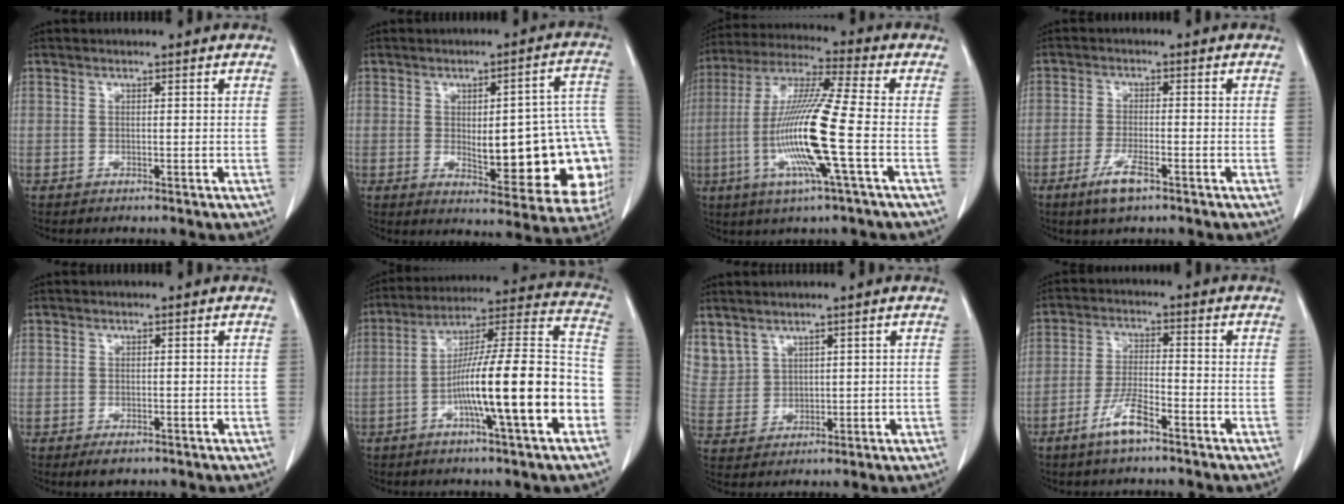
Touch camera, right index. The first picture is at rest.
{"total": 20.7, "force": [-2.5, 6.3, 19.5], "torque": [-0.165, 0.028, -0.006]}
{"total": 15.7, "force": [-3.6, -0.4, 15.3], "torque": [-0.313, -0.011, -0.080]}
{"total": 4.6, "force": [-2.8, 0.9, 3.6], "torque": [-0.075, -0.004, -0.048]}
{"total": 1.8, "force": [-1.1, 1.0, 1.1], "torque": [-0.016, -0.001, -0.010]}
{"total": 19.7, "force": [-6.0, 1.1, 18.7], "torque": [-0.271, 0.015, -0.098]}
{"total": 7.8, "force": [4.8, 5.0, 3.6], "torque": [-0.110, 0.011, 0.121]}
{"total": 6.0, "force": [-3.8, 1.0, 4.5], "torque": [-0.093, -0.002, -0.072]}